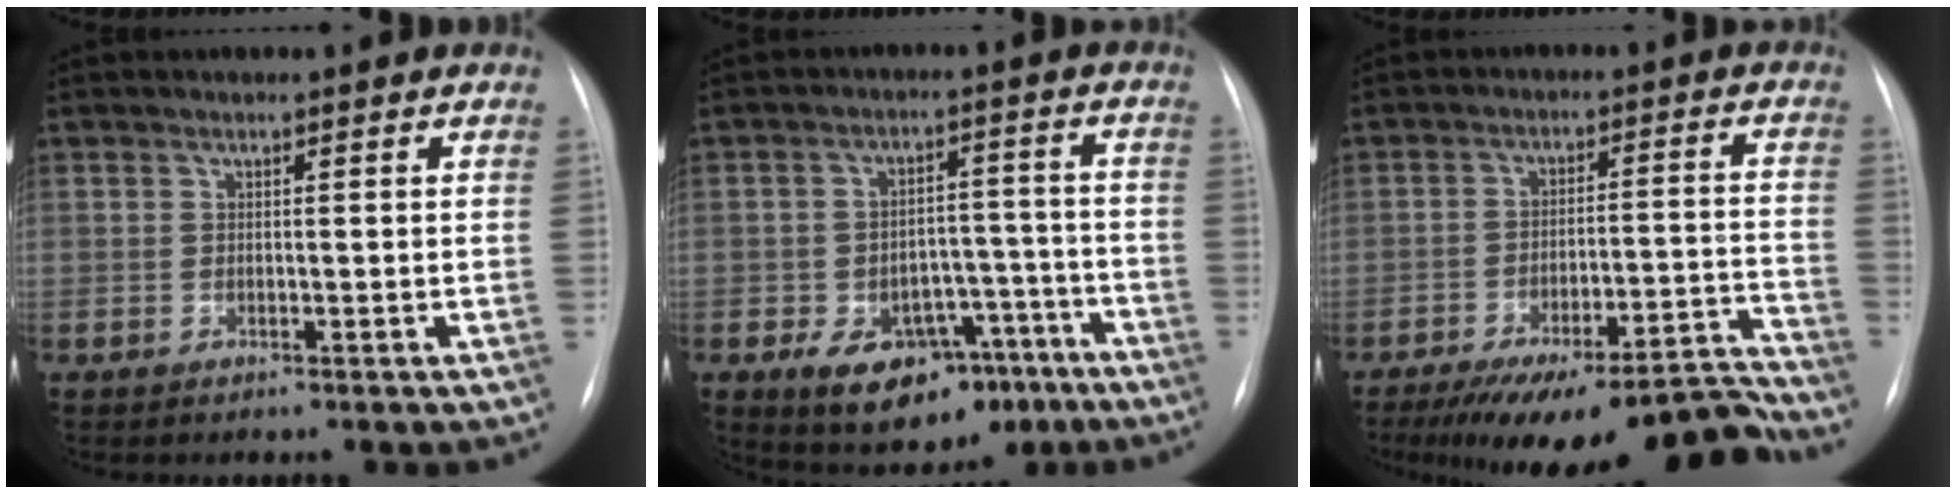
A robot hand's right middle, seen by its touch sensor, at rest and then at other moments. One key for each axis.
{"total": 12.3, "fx": -7.0, "fy": 7.2, "fz": 7.1, "tx": -0.089, "ty": 0.026, "tz": -0.091}
{"total": 20.2, "fx": -17.9, "fy": 2.9, "fz": 9.0, "tx": -0.082, "ty": 0.022, "tz": -0.258}